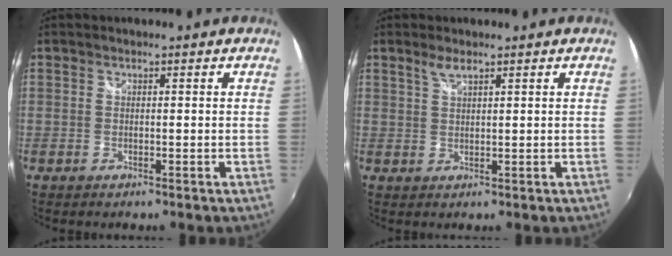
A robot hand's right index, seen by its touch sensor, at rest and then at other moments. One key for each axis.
{"total": 2.0, "fx": 1.5, "fy": 0.5, "fz": 1.3, "tx": -0.024, "ty": 0.002, "tz": 0.027}